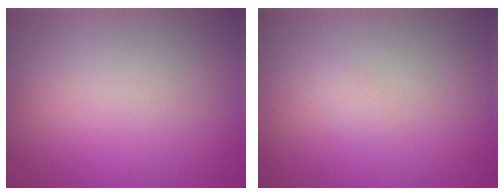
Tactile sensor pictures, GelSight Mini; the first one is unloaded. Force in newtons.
{"total": 0.7, "press": 0.7, "slide": 0.1}